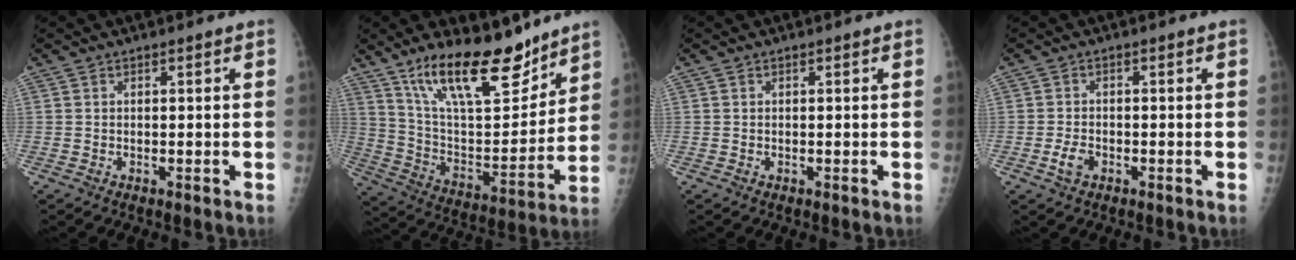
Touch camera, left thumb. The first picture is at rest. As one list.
[{"total": 21.3, "force": [15.1, 7.5, 12.9], "torque": [-0.177, -0.080, 0.266]}, {"total": 0.0}, {"total": 2.9, "force": [-1.2, 1.9, 1.8], "torque": [-0.035, 0.005, -0.022]}]